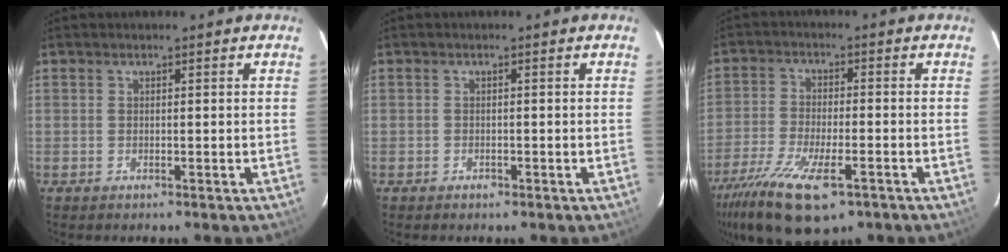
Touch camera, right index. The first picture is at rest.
{"total": 1.0, "force": [-0.7, 0.7, 0.2], "torque": [-0.004, 0.001, -0.009]}
{"total": 15.0, "force": [-9.4, 5.4, 10.5], "torque": [-0.230, -0.046, -0.169]}